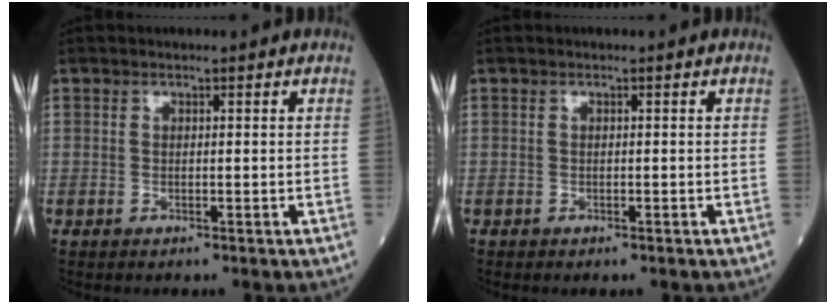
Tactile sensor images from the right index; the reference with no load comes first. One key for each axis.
{"total": 0.0}